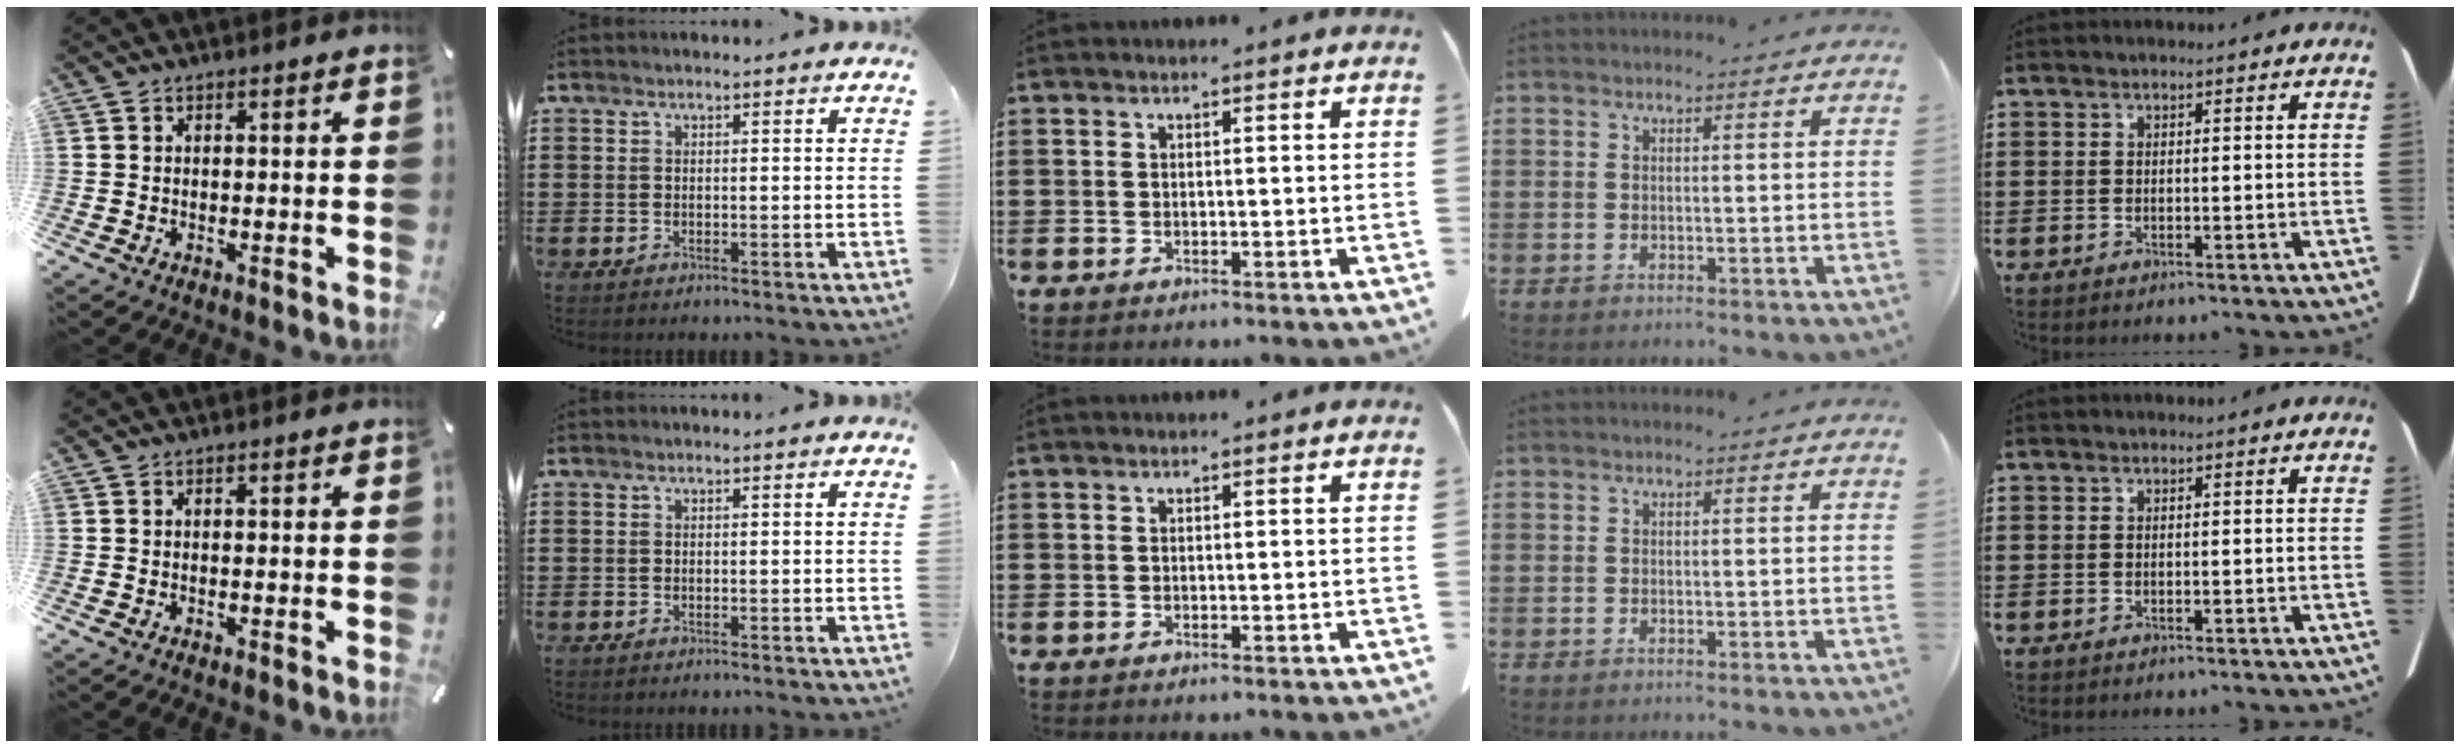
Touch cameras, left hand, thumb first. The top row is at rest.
{}